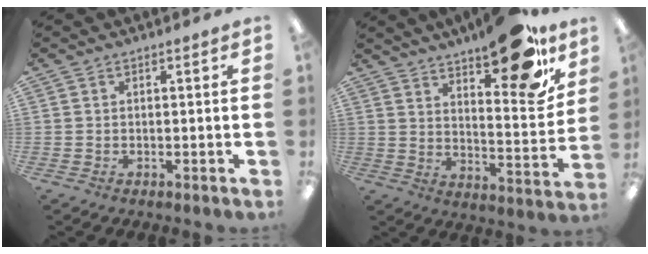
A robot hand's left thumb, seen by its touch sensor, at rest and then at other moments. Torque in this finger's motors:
{"motor_torque": [0.18, 0.73, 1.77, -1.00, 0.12]}